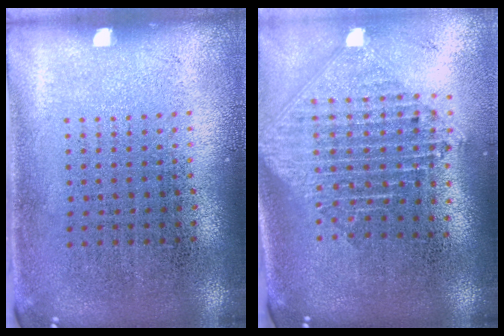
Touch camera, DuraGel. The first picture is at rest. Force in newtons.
{"total": 2.5, "press": 1.9, "slide": 1.5}